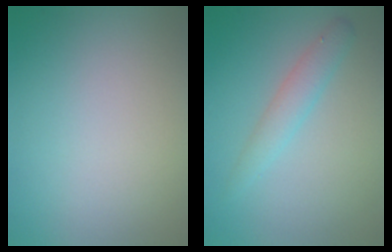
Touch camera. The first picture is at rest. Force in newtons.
{"total": 1.3, "press": 1.3, "slide": 0.2}